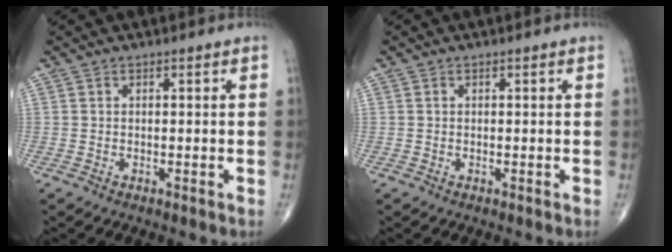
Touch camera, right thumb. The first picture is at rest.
{"total": 0.0}